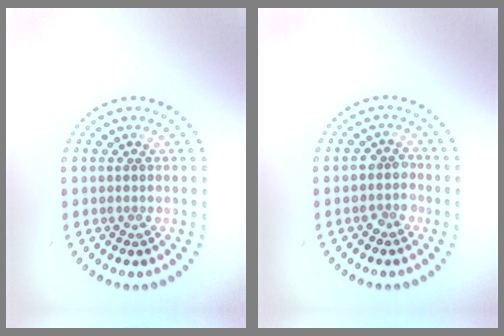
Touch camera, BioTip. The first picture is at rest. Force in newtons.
{"total": 1.7, "press": 1.5, "slide": 0.8}